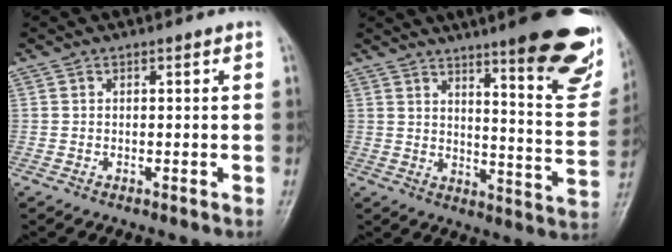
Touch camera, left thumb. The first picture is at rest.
{"total": 22.2, "force": [14.5, 4.1, 16.3], "torque": [-0.181, -0.084, 0.188]}